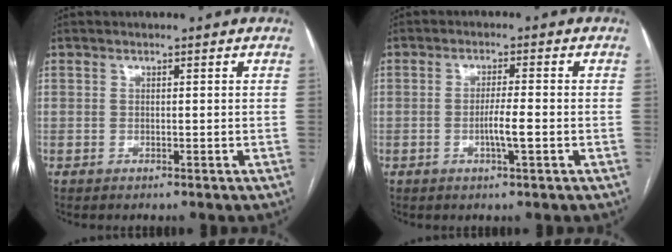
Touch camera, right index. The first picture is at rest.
{"total": 3.8, "force": [-1.2, -0.1, 3.6], "torque": [-0.067, -0.003, -0.021]}